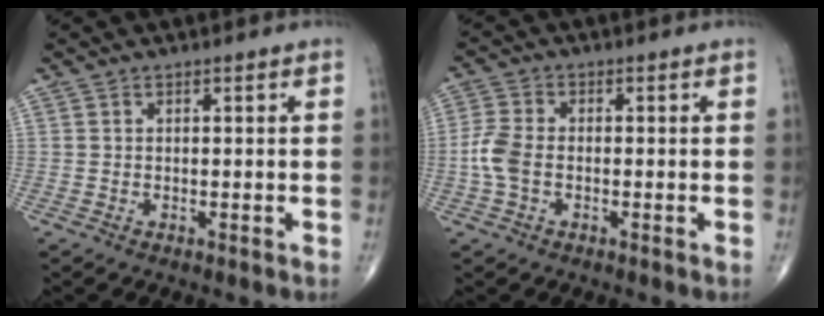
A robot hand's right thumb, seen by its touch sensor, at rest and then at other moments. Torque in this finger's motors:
{"motor_torque": [-0.01, 0.39, 0.86, -0.27, 0.05]}